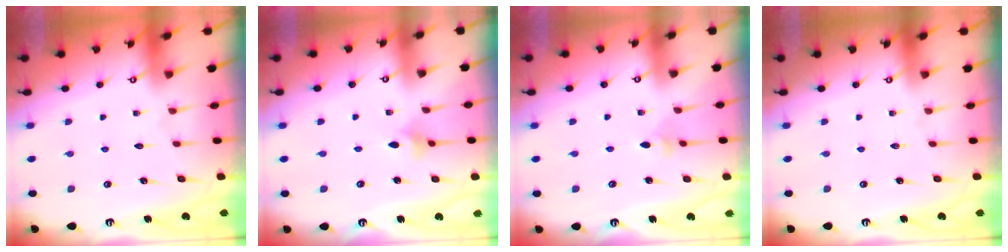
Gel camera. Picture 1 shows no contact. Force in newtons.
{"total": 3.9, "press": 3.8, "slide": 0.8}
{"total": 3.3, "press": 3.1, "slide": 0.9}
{"total": 0.0}